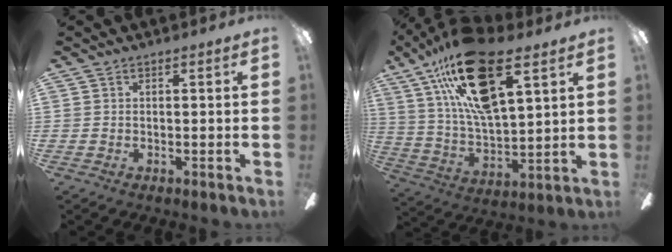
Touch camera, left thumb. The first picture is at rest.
{"total": 23.8, "force": [13.4, 8.7, 17.6], "torque": [-0.346, -0.051, 0.222]}